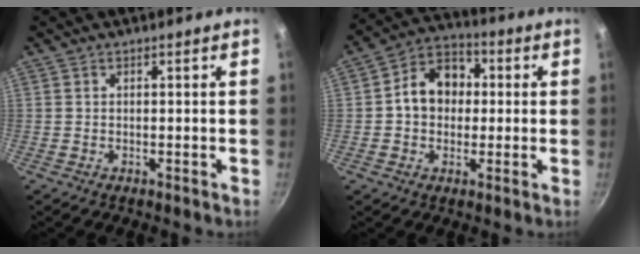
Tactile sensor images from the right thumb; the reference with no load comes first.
{"total": 10.8, "force": [0.6, 8.6, 6.5], "torque": [-0.065, 0.026, -0.009]}